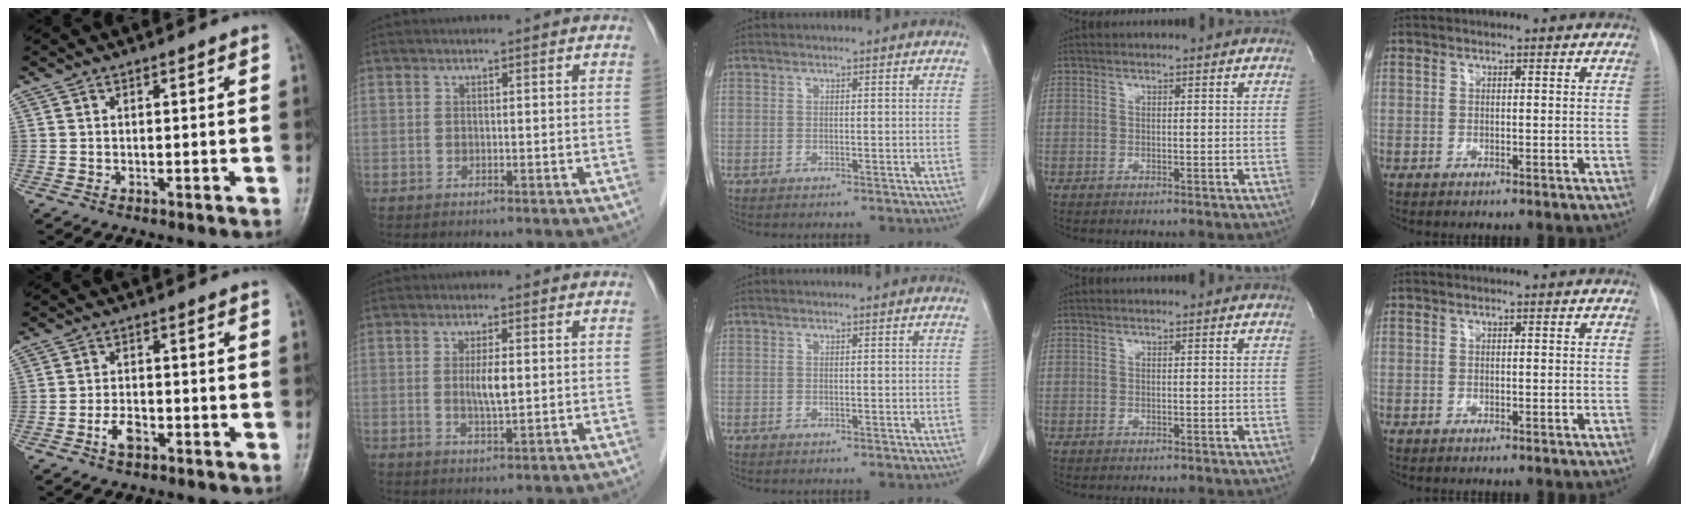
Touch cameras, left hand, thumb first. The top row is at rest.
{"thumb": {"total": 3.4, "force": [-1.9, 1.9, 2.1], "torque": [-0.038, 0.015, -0.035]}, "index": {"total": 3.3, "force": [0.0, 0.6, 3.3], "torque": [-0.061, -0.007, 0.002]}}